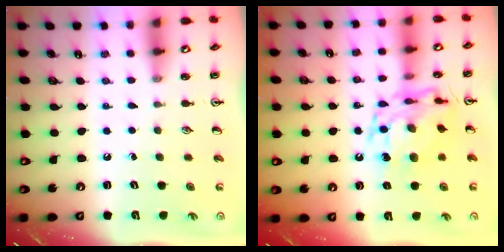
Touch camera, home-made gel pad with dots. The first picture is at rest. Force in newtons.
{"total": 13.7, "press": 13.6, "slide": 1.2}